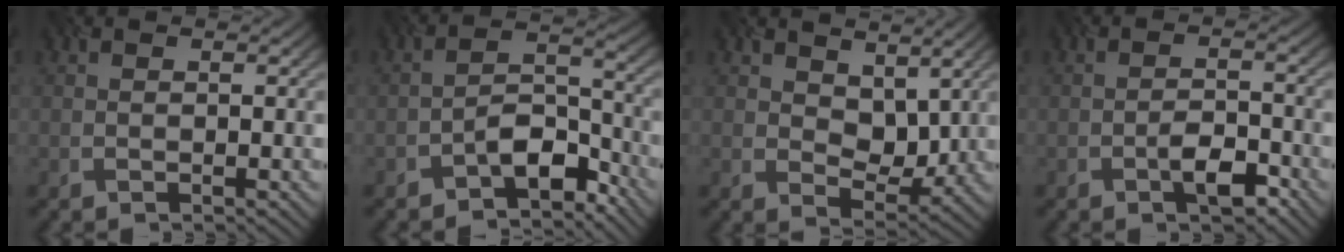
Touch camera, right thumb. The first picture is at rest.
{"total": 7.0, "force": [-5.5, 2.9, 3.3], "torque": [-0.043, 0.013, -0.102]}
{"total": 5.3, "force": [2.4, 3.5, 3.0], "torque": [-0.069, -0.006, 0.046]}
{"total": 3.8, "force": [-2.6, 1.6, 2.3], "torque": [-0.040, 0.006, -0.040]}